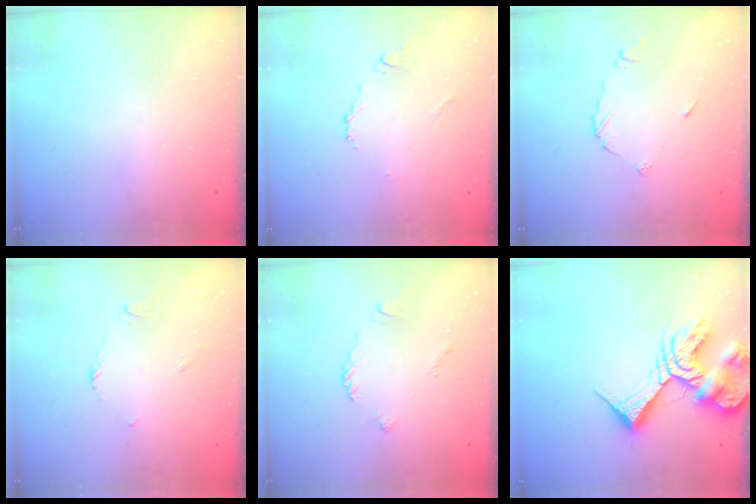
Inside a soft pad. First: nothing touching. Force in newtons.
{"total": 4.3, "press": 4.2, "slide": 0.8}
{"total": 5.9, "press": 5.9, "slide": 0.3}
{"total": 2.9, "press": 2.9, "slide": 0.3}
{"total": 3.0, "press": 3.0, "slide": 0.4}
{"total": 15.0, "press": 14.9, "slide": 1.8}